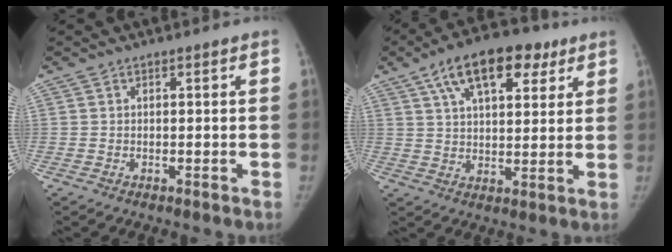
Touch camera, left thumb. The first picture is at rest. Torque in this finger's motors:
{"motor_torque": [0.41, 0.10, 1.04, -1.00, 0.36]}